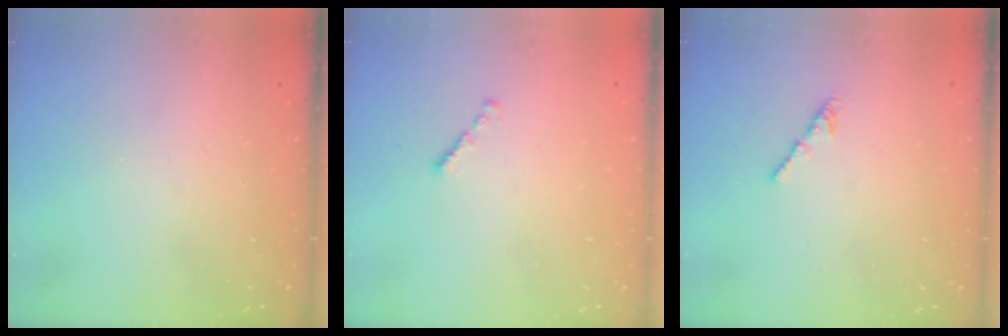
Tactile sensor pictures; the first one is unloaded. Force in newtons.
{"total": 0.8, "press": 0.7, "slide": 0.4}
{"total": 2.1, "press": 2.0, "slide": 0.7}